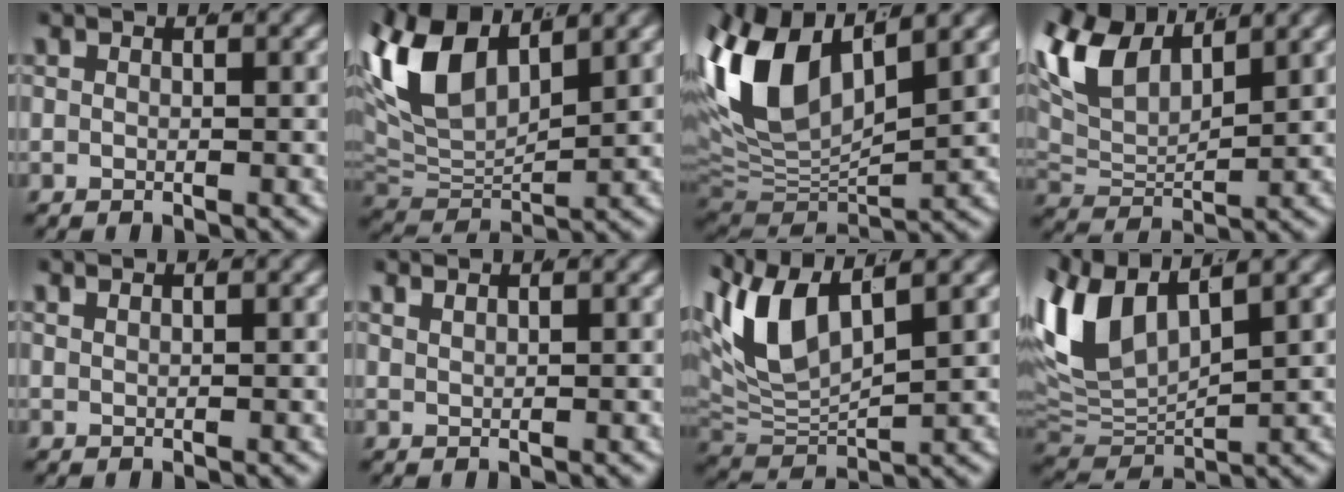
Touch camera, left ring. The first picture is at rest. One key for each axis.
{"total": 10.9, "fx": 3.8, "fy": 6.8, "fz": 7.5, "tx": -0.184, "ty": -0.014, "tz": 0.076}
{"total": 11.2, "fx": 3.2, "fy": 6.5, "fz": 8.5, "tx": -0.187, "ty": -0.009, "tz": 0.063}
{"total": 8.9, "fx": 3.3, "fy": 5.6, "fz": 6.1, "tx": -0.149, "ty": -0.015, "tz": 0.068}
{"total": 1.2, "fx": 1.0, "fy": -0.7, "fz": 0.1, "tx": 0.002, "ty": -0.001, "tz": 0.022}
{"total": 1.6, "fx": 1.6, "fy": -0.4, "fz": 0.3, "tx": -0.003, "ty": 0.002, "tz": 0.032}
{"total": 7.6, "fx": 2.9, "fy": 4.4, "fz": 5.5, "tx": -0.137, "ty": 0.000, "tz": 0.055}
{"total": 9.5, "fx": 3.0, "fy": 6.2, "fz": 6.6, "tx": -0.163, "ty": -0.009, "tz": 0.062}